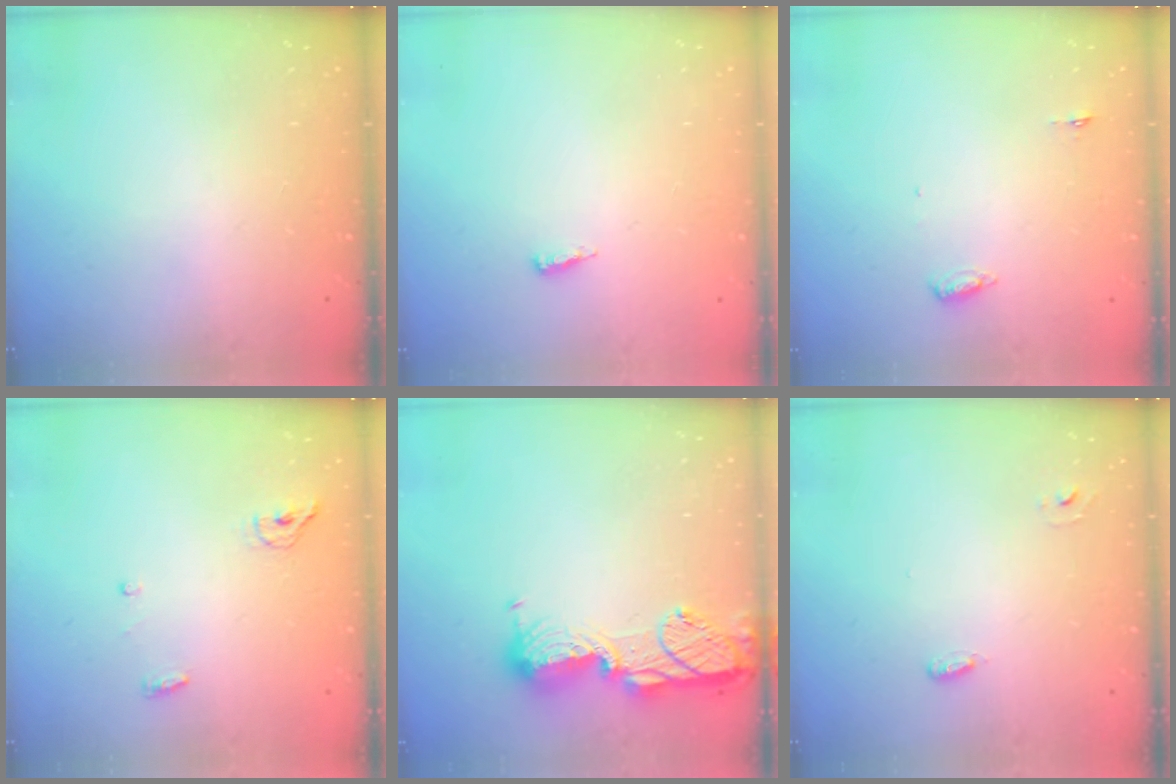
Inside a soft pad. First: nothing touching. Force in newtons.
{"total": 3.9, "press": 3.6, "slide": 1.5}
{"total": 4.7, "press": 4.5, "slide": 1.4}
{"total": 4.4, "press": 4.3, "slide": 1.1}
{"total": 16.3, "press": 15.3, "slide": 5.7}
{"total": 2.6, "press": 2.5, "slide": 0.6}